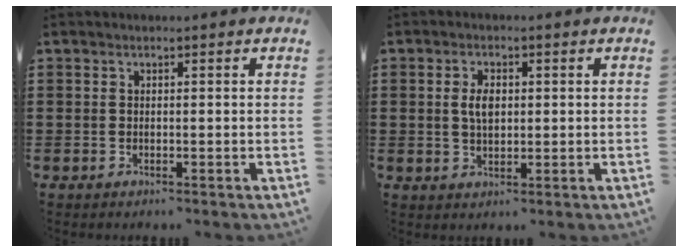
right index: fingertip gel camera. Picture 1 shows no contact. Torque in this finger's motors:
{"motor_torque": [0.08, 0.12, 0.29, 0.11]}